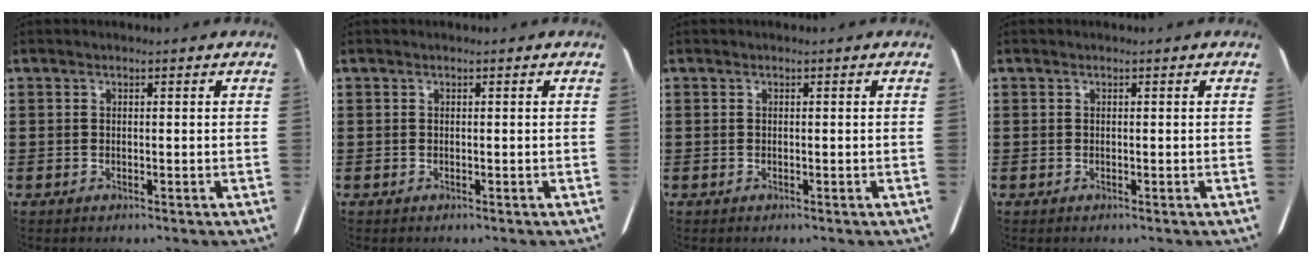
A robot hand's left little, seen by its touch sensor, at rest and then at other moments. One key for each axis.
{"total": 0.0}
{"total": 0.0}
{"total": 0.0}